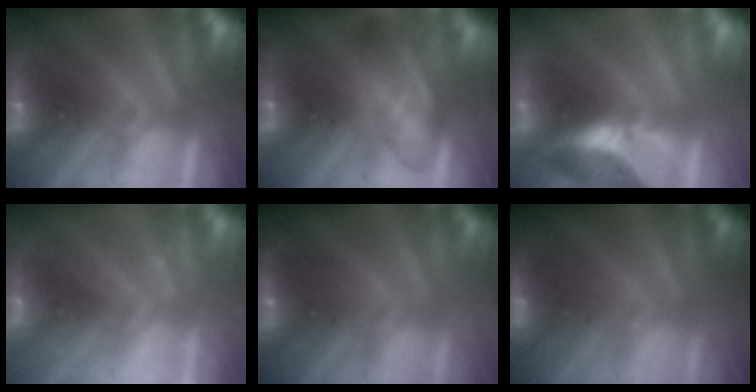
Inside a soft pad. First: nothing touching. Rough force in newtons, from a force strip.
{"total": 7.5}
{"total": 2.2}
{"total": 2.2}
{"total": 2.0}
{"total": 2.4}